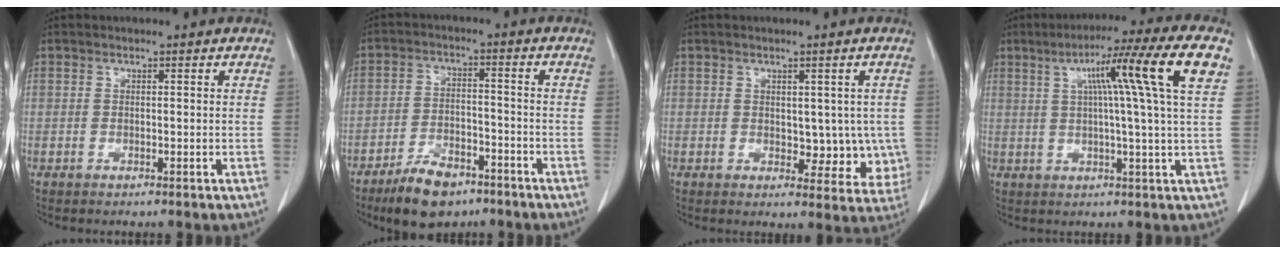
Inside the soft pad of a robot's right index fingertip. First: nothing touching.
{"total": 8.8, "force": [-6.4, 3.7, 4.8], "torque": [-0.090, -0.005, -0.112]}
{"total": 6.4, "force": [0.2, 4.0, 5.0], "torque": [-0.032, 0.001, 0.012]}
{"total": 14.1, "force": [4.9, -1.9, 13.1], "torque": [-0.192, 0.025, 0.066]}